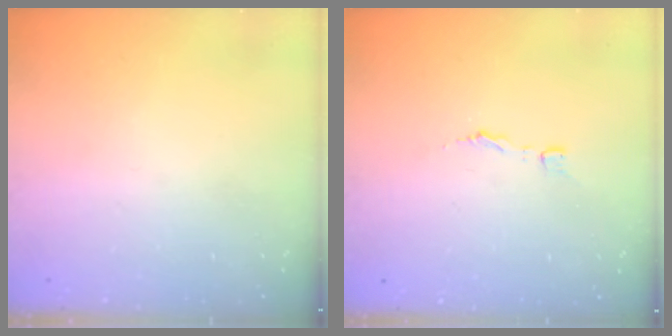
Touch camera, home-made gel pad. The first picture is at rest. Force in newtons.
{"total": 2.7, "press": 2.7, "slide": 0.3}